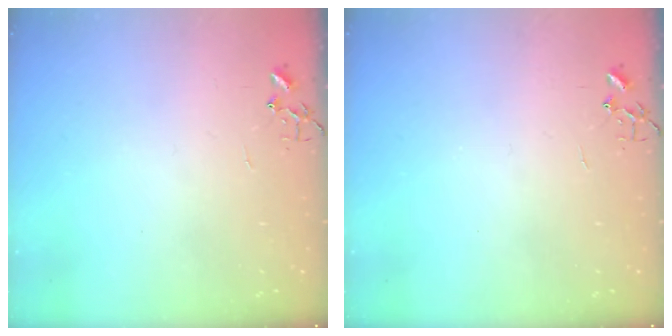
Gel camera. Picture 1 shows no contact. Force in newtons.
{"total": 0.0}